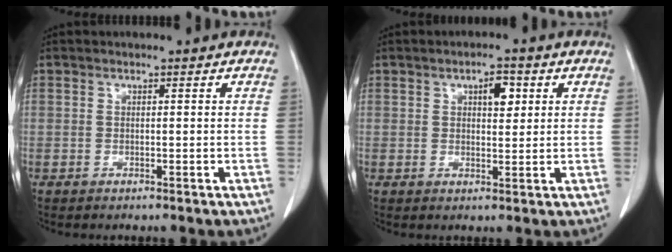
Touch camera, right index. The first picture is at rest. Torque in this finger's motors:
{"motor_torque": [0.06, 0.05, 0.05, 0.03]}